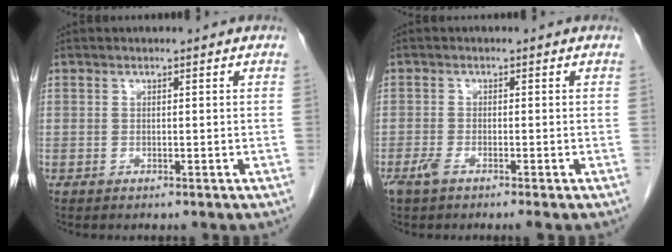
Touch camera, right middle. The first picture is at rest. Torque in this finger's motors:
{"motor_torque": [0.33, -0.20, 0.02, 0.02]}